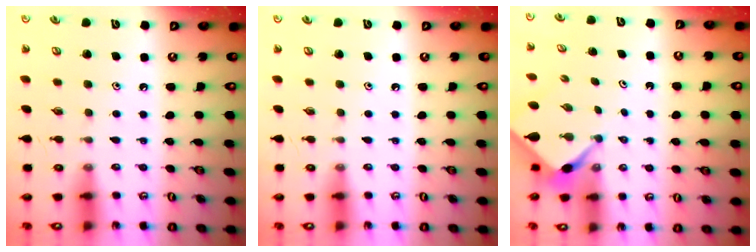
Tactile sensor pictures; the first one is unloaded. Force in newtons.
{"total": 0.0}
{"total": 2.2, "press": 2.2, "slide": 0.3}